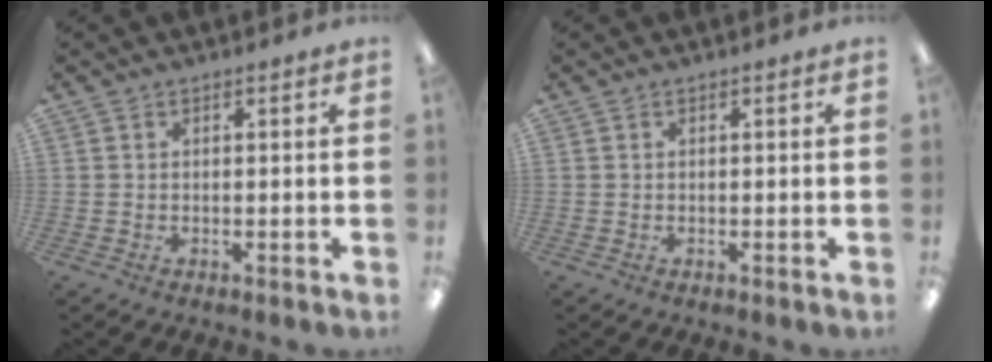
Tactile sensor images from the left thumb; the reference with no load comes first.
{"total": 0.0}